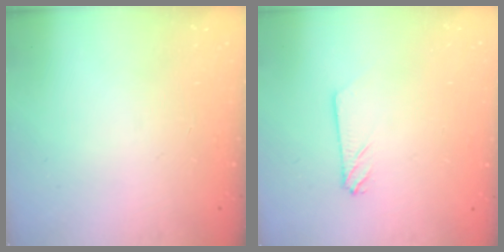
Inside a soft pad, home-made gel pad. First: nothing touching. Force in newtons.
{"total": 2.7, "press": 2.7, "slide": 0.3}